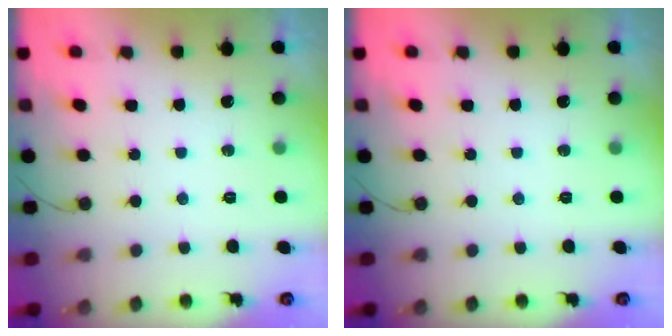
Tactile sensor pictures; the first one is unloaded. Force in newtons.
{"total": 0.0}